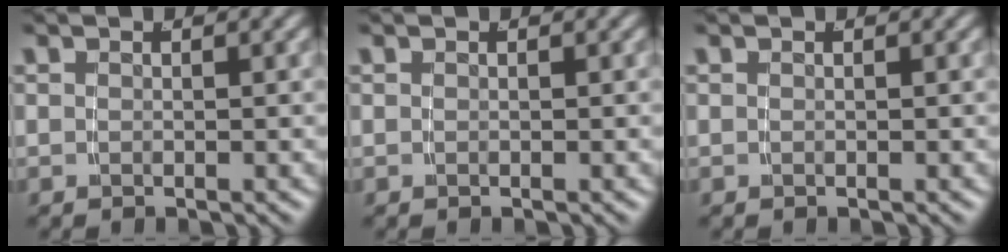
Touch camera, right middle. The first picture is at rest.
{"total": 0.0}
{"total": 0.0}